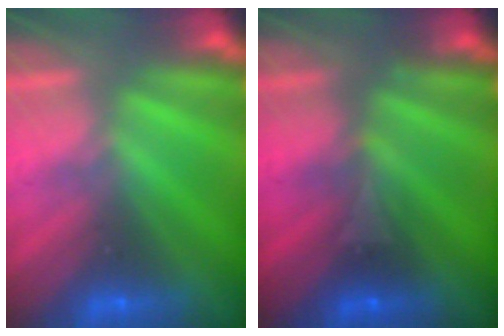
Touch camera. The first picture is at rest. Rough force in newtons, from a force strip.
{"total": 2.9}